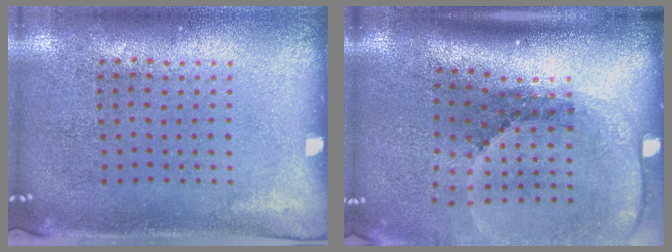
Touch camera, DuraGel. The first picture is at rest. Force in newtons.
{"total": 2.7, "press": 1.9, "slide": 2.0}